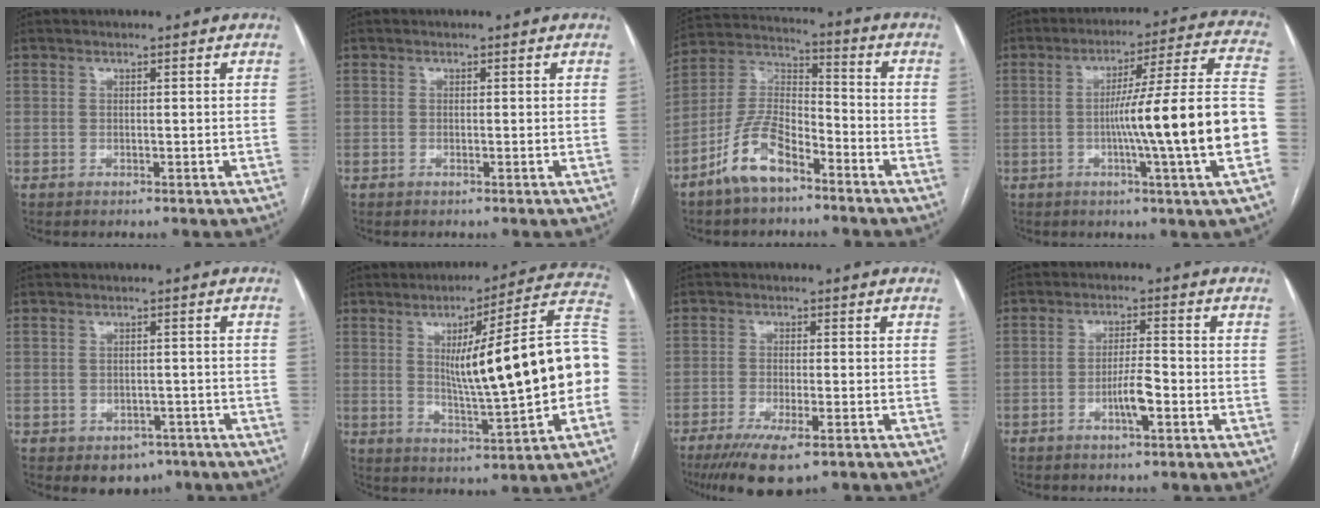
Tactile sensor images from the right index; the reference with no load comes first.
{"total": 0.0}
{"total": 11.0, "force": [-6.9, 4.2, 7.5], "torque": [-0.164, 0.008, -0.136]}
{"total": 18.7, "force": [-3.7, -1.7, 18.2], "torque": [-0.238, 0.014, -0.062]}
{"total": 4.5, "force": [-2.7, 3.3, 1.6], "torque": [-0.010, 0.010, -0.025]}
{"total": 20.4, "force": [0.0, 1.0, 20.3], "torque": [-0.252, 0.028, 0.001]}
{"total": 9.3, "force": [-6.2, 1.8, 6.7], "torque": [-0.110, -0.022, -0.096]}
{"total": 4.5, "force": [-1.8, 0.5, 4.0], "torque": [-0.073, 0.000, -0.034]}